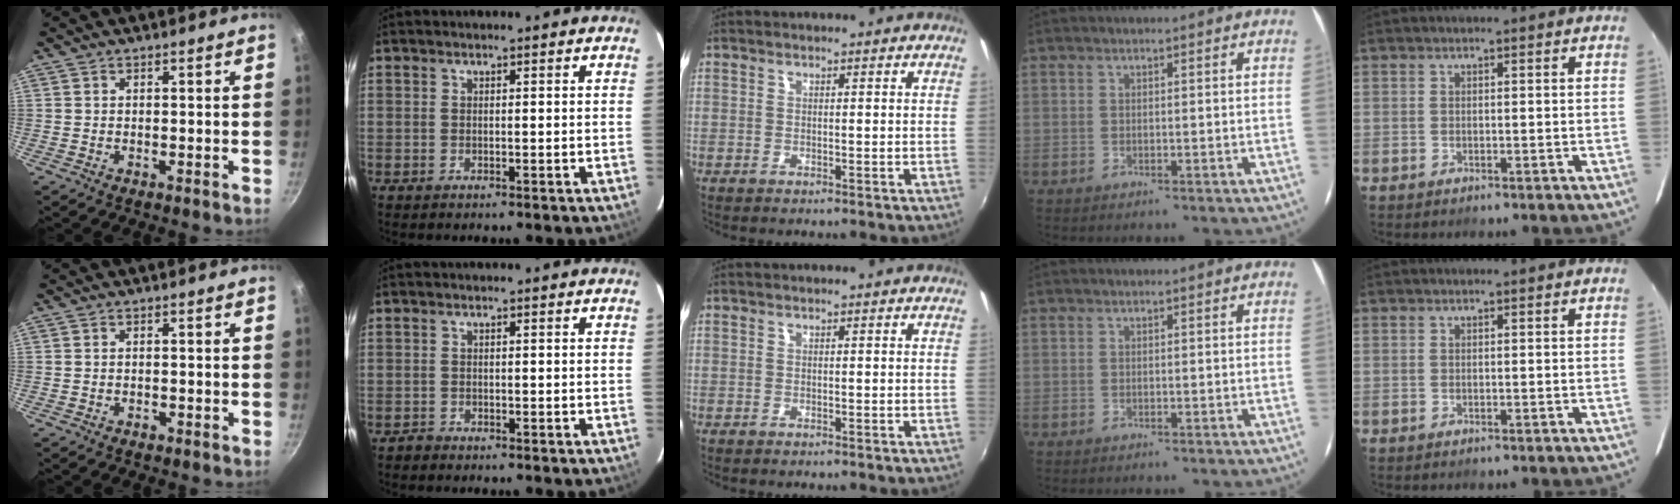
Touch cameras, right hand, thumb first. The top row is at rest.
{"thumb": {"total": 0.8, "force": [-0.5, 0.5, 0.4], "torque": [-0.009, 0.003, -0.007]}, "index": {"total": 1.2, "force": [-0.9, 0.0, -0.7], "torque": [0.012, 0.003, -0.018]}}